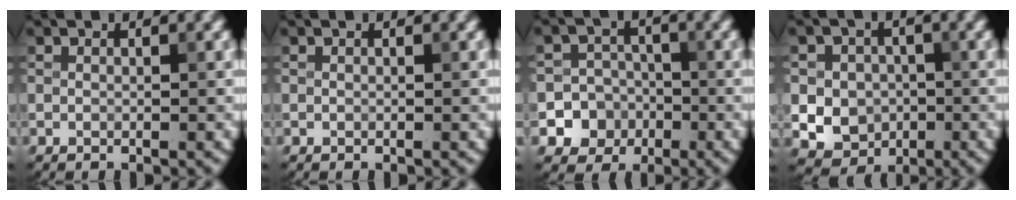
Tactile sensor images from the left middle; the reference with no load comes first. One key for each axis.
{"total": 0.0}
{"total": 7.4, "fx": -2.9, "fy": 6.7, "fz": 0.9, "tx": 0.000, "ty": -0.007, "tz": -0.064}
{"total": 6.6, "fx": -0.7, "fy": 6.1, "fz": 2.5, "tx": -0.028, "ty": 0.019, "tz": -0.039}